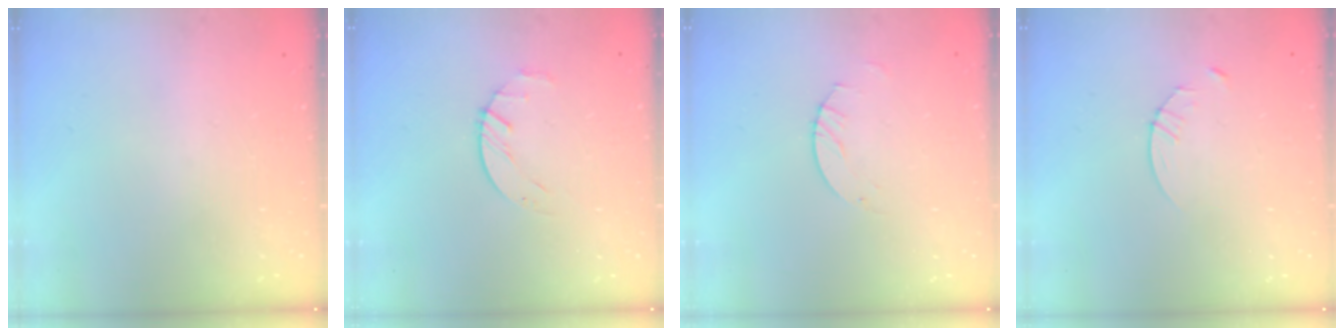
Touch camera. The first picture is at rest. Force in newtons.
{"total": 2.2, "press": 2.2, "slide": 0.4}
{"total": 2.0, "press": 2.0, "slide": 0.2}
{"total": 2.9, "press": 2.9, "slide": 0.4}